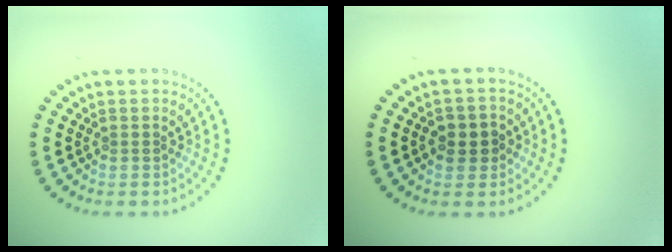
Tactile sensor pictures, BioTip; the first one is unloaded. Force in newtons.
{"total": 2.3, "press": 2.2, "slide": 0.6}